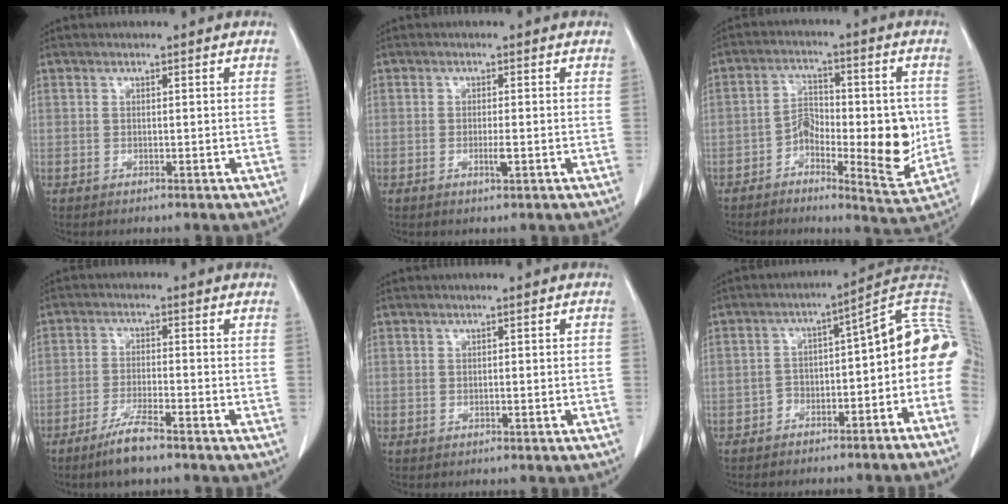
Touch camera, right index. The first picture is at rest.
{"total": 1.7, "force": [-0.6, 0.1, 1.6], "torque": [-0.030, -0.004, -0.011]}
{"total": 11.5, "force": [-2.3, 4.5, 10.4], "torque": [-0.146, 0.004, -0.034]}
{"total": 5.6, "force": [-4.2, 0.3, 3.7], "torque": [-0.077, -0.011, -0.078]}
{"total": 1.0, "force": [-0.3, 0.3, 0.9], "torque": [-0.011, 0.006, -0.002]}
{"total": 16.0, "force": [-7.9, 6.8, 12.2], "torque": [-0.130, 0.073, -0.115]}